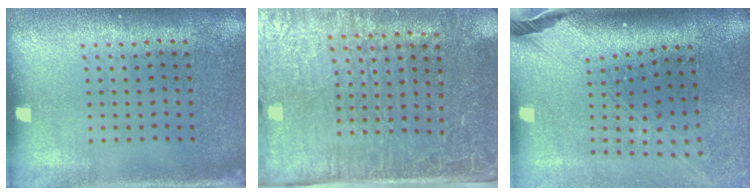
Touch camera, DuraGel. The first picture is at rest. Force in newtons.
{"total": 4.5, "press": 3.9, "slide": 2.2}
{"total": 2.7, "press": 1.9, "slide": 1.9}